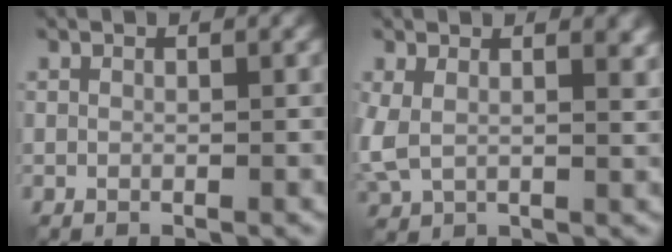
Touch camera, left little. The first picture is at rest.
{"total": 5.7, "force": [1.4, 3.5, 4.3], "torque": [-0.109, -0.013, 0.034]}